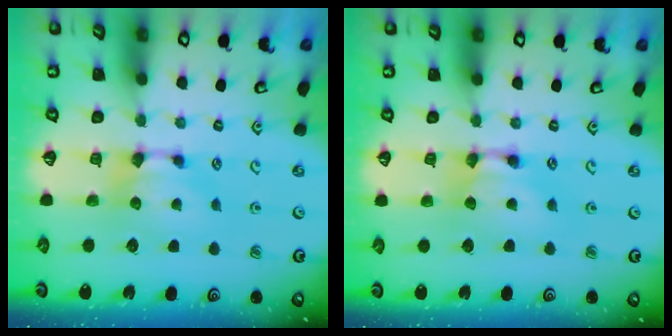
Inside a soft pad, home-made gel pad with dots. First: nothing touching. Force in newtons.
{"total": 1.9, "press": 1.9, "slide": 0.1}